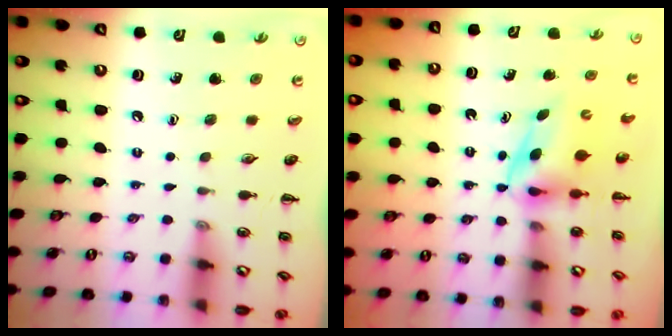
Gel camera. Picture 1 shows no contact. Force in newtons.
{"total": 5.2, "press": 5.2, "slide": 0.4}